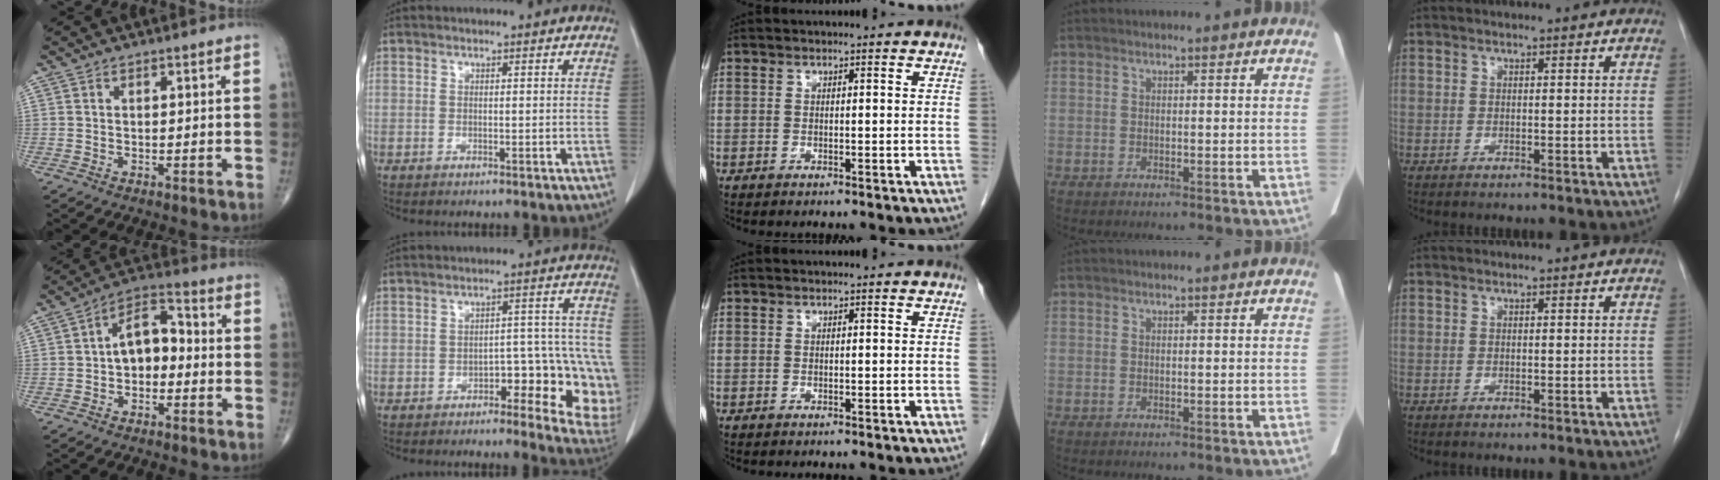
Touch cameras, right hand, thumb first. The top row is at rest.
{"thumb": {"total": 8.3, "force": [-0.8, 5.4, 6.3], "torque": [-0.080, 0.034, -0.029]}, "index": {"total": 11.2, "force": [-4.0, 4.6, 9.4], "torque": [-0.091, 0.023, -0.046]}}